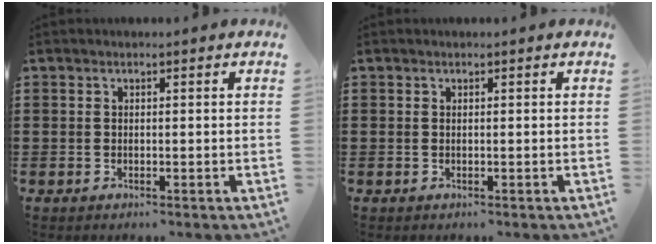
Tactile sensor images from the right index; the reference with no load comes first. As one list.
[{"total": 0.0}]